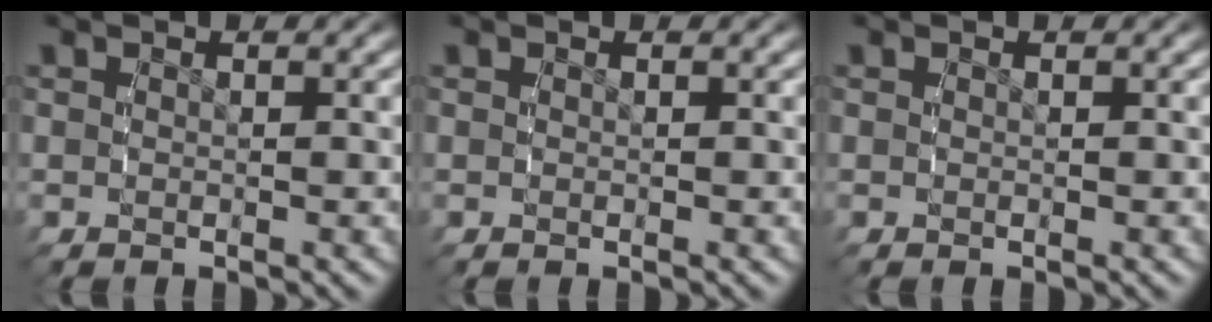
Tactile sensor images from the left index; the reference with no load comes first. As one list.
[{"total": 0.0}, {"total": 0.0}]